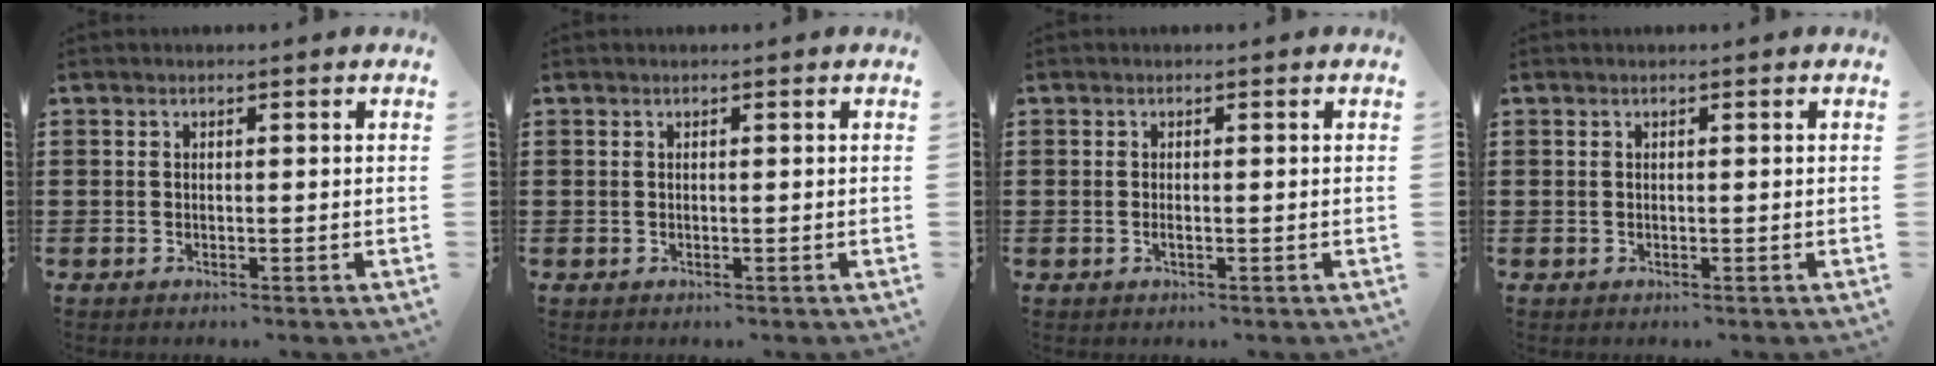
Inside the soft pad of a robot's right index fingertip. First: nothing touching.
{"total": 0.0}
{"total": 0.6, "force": [-0.2, 0.1, 0.5], "torque": [-0.009, -0.004, -0.003]}
{"total": 0.0}